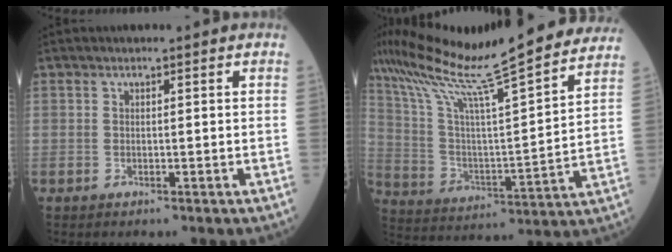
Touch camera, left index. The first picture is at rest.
{"total": 29.1, "force": [24.9, 0.8, 15.0], "torque": [-0.267, -0.016, 0.374]}